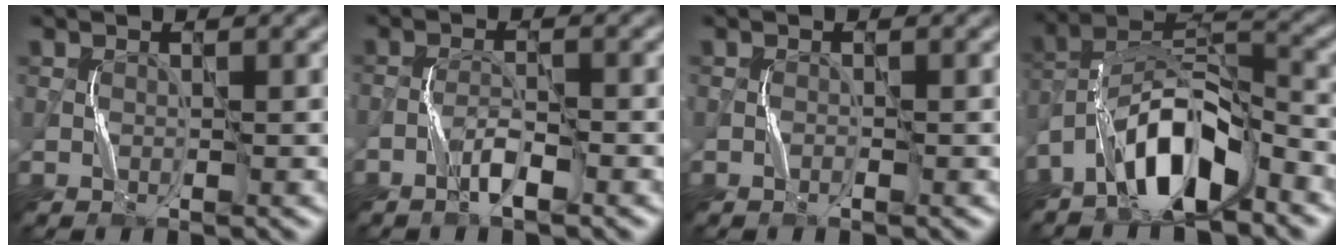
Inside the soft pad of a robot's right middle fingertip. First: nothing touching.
{"total": 2.3, "force": [-1.5, 0.3, 1.7], "torque": [-0.036, 0.008, -0.031]}
{"total": 0.5, "force": [-0.4, 0.0, 0.2], "torque": [-0.006, 0.002, -0.008]}
{"total": 8.6, "force": [-5.5, 2.9, 5.9], "torque": [-0.109, 0.013, -0.105]}